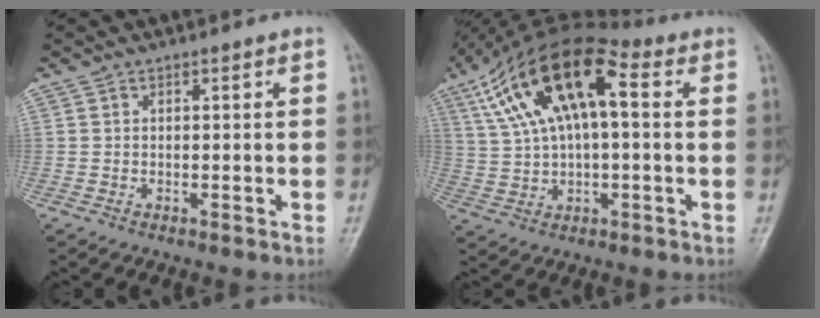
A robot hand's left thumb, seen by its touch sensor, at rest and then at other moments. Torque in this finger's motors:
{"motor_torque": [0.02, 0.59, 1.35, -1.42, 0.29]}